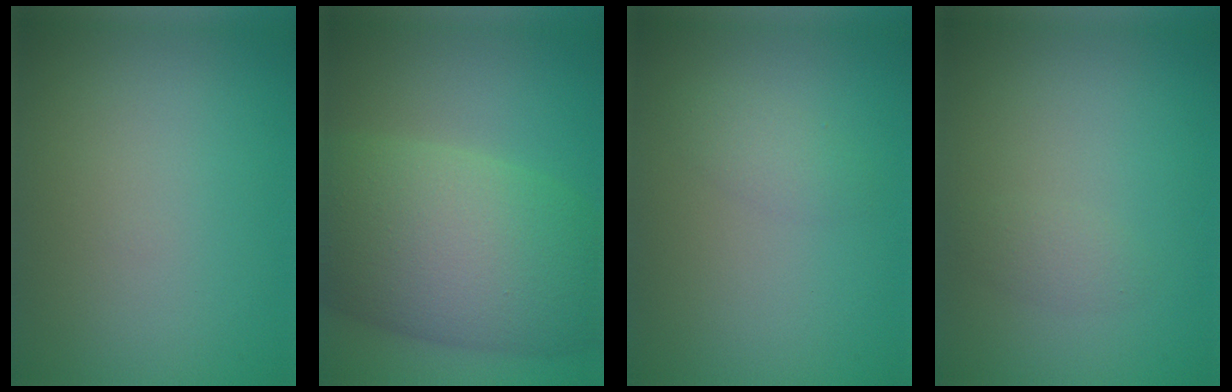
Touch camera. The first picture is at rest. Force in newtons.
{"total": 11.7, "press": 11.7, "slide": 0.4}
{"total": 1.3, "press": 1.3, "slide": 0.1}
{"total": 1.1, "press": 1.1, "slide": 0.0}